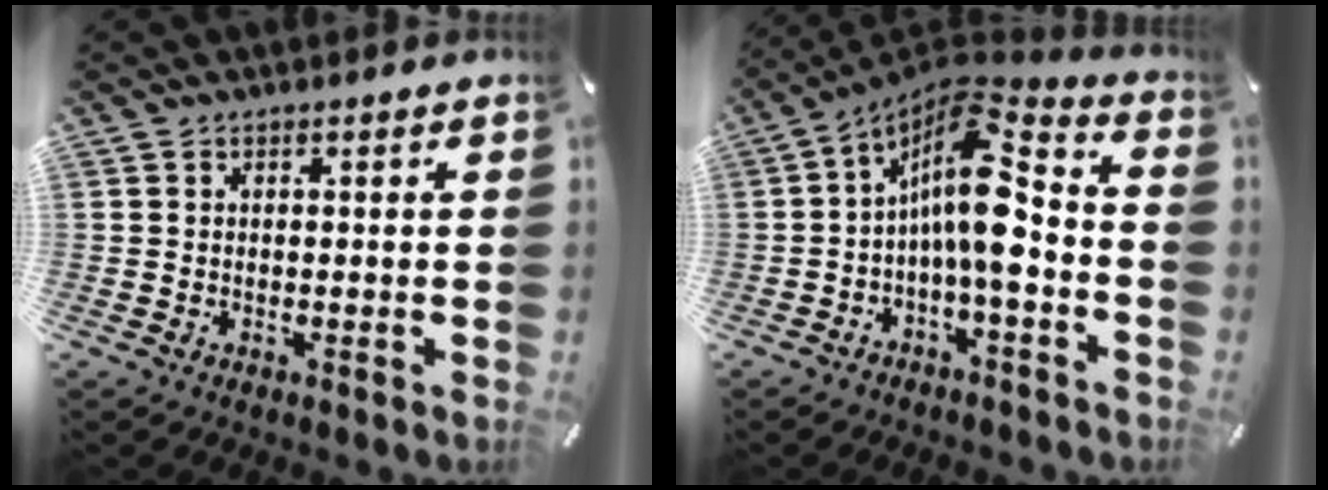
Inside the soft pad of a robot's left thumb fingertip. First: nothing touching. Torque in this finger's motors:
{"motor_torque": [1.05, 3.96, 1.71, 1.06, 0.24]}